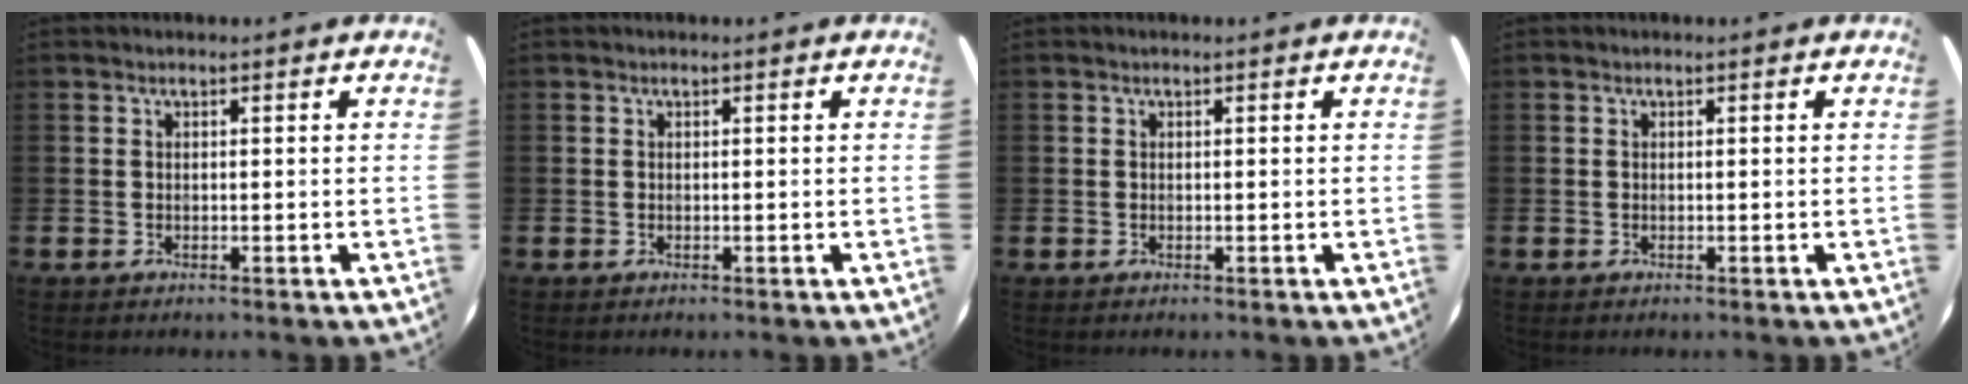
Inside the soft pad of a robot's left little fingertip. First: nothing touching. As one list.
[{"total": 0.0}, {"total": 0.0}, {"total": 0.0}]